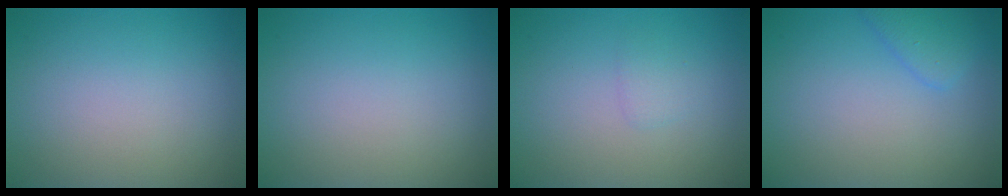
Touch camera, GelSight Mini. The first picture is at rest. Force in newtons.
{"total": 0.0}
{"total": 0.9, "press": 0.9, "slide": 0.1}
{"total": 1.9, "press": 1.9, "slide": 0.1}